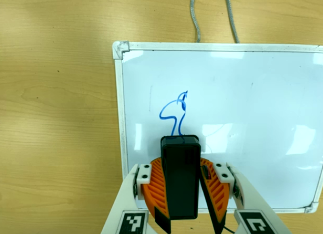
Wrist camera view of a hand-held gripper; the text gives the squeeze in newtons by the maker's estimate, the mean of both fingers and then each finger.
{"total": 10.1, "left": 10.2, "right": 10.1}